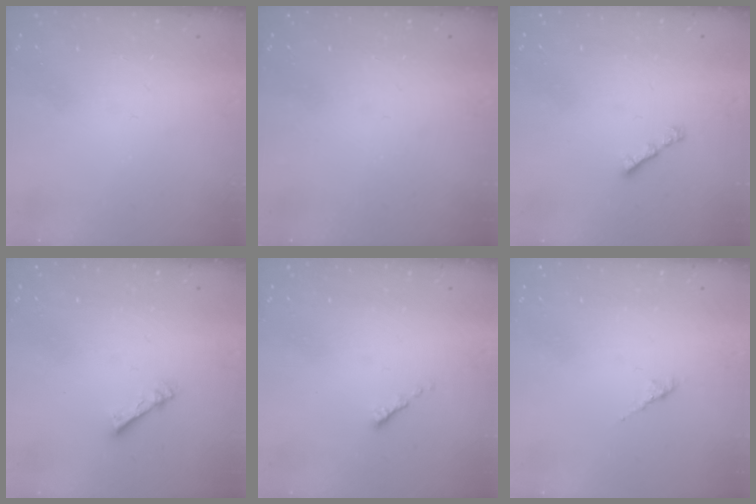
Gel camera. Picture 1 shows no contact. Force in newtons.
{"total": 0.0}
{"total": 1.9, "press": 1.8, "slide": 0.6}
{"total": 2.3, "press": 2.2, "slide": 0.4}
{"total": 0.6, "press": 0.5, "slide": 0.2}
{"total": 1.5, "press": 1.4, "slide": 0.5}